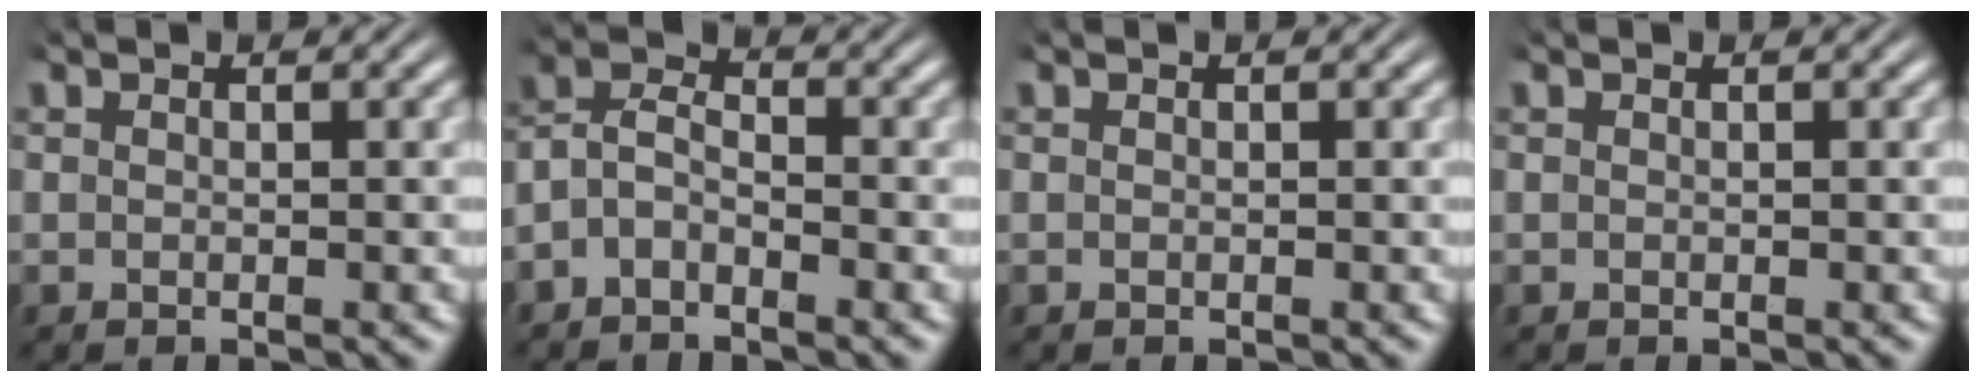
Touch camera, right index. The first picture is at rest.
{"total": 5.4, "force": [-1.5, 4.4, 2.6], "torque": [-0.057, -0.013, -0.036]}
{"total": 0.0}
{"total": 0.0}